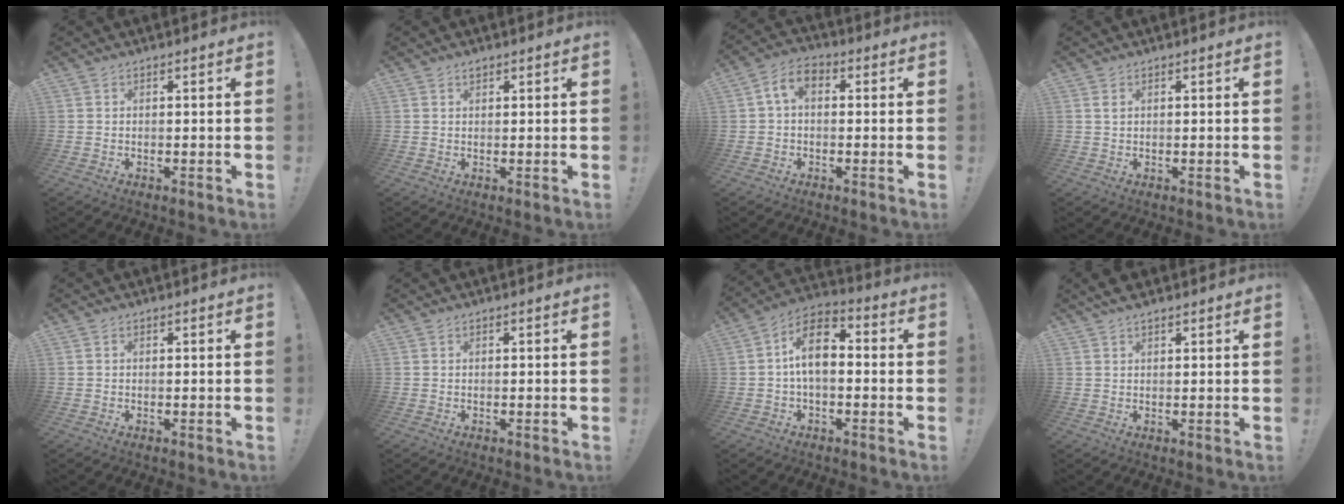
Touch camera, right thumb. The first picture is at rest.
{"total": 0.9, "force": [0.7, 0.4, 0.4], "torque": [-0.006, -0.001, 0.013]}
{"total": 6.2, "force": [0.8, 4.0, 4.7], "torque": [-0.088, 0.007, 0.017]}
{"total": 0.0}
{"total": 0.0}
{"total": 0.0}
{"total": 11.3, "force": [0.6, 6.5, 9.2], "torque": [-0.161, 0.011, 0.013]}
{"total": 3.3, "force": [2.9, 1.1, 1.2], "torque": [-0.019, -0.010, 0.053]}